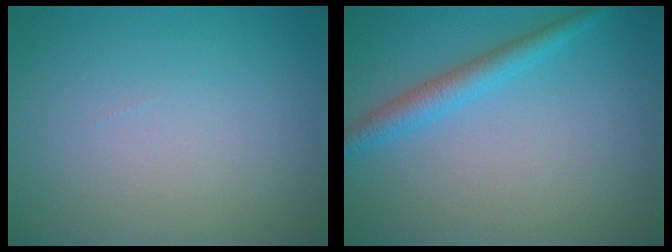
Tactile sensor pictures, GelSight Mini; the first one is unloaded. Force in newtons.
{"total": 2.7, "press": 2.7, "slide": 0.2}